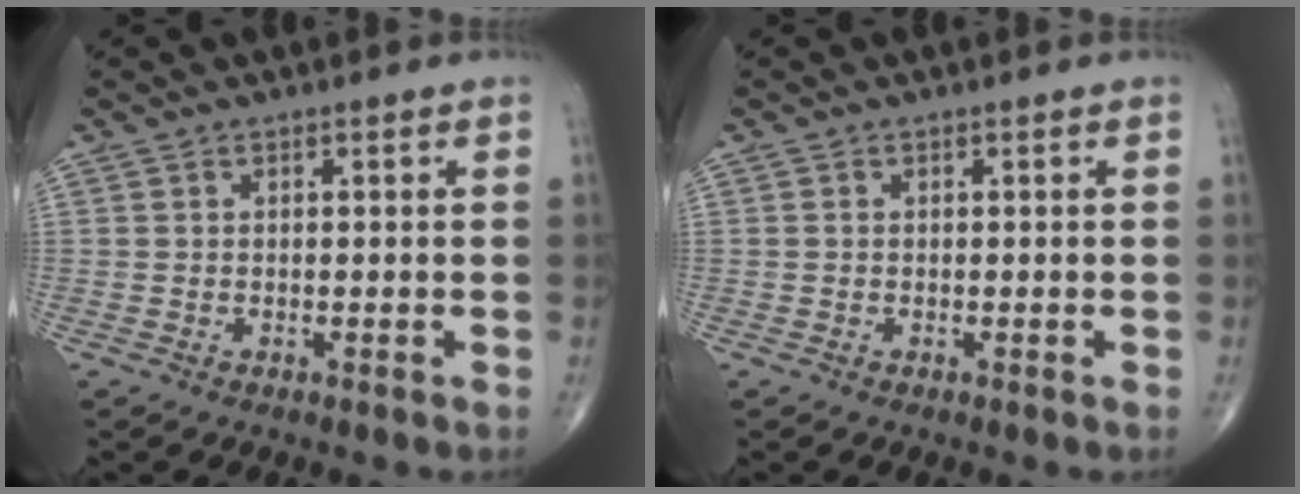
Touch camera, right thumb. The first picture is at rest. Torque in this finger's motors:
{"motor_torque": [-0.58, -0.25, -0.18, -0.15, -0.02]}